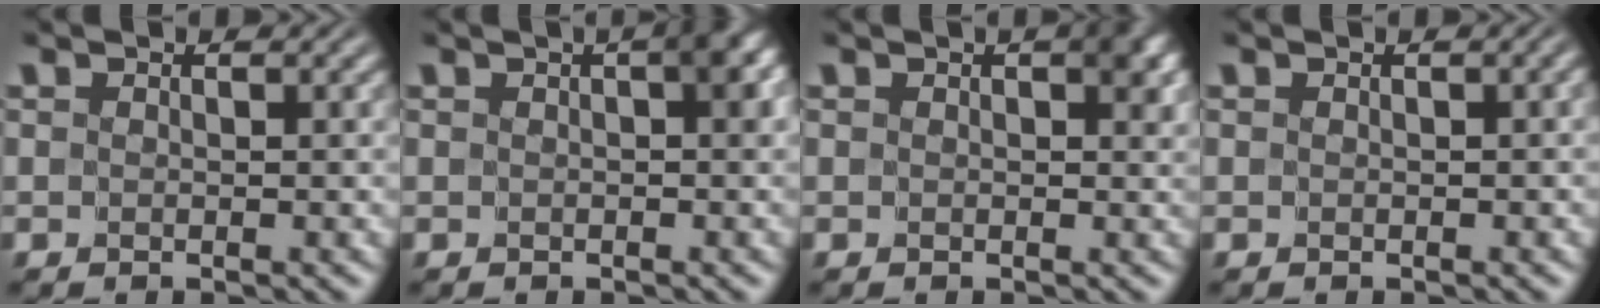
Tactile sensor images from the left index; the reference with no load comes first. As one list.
[{"total": 2.1, "force": [0.3, 0.6, 2.0], "torque": [-0.020, 0.009, 0.002]}, {"total": 2.3, "force": [0.6, 1.2, 1.8], "torque": [-0.015, 0.001, 0.008]}, {"total": 0.5, "force": [-0.1, 0.1, 0.5], "torque": [-0.007, 0.001, 0.001]}]